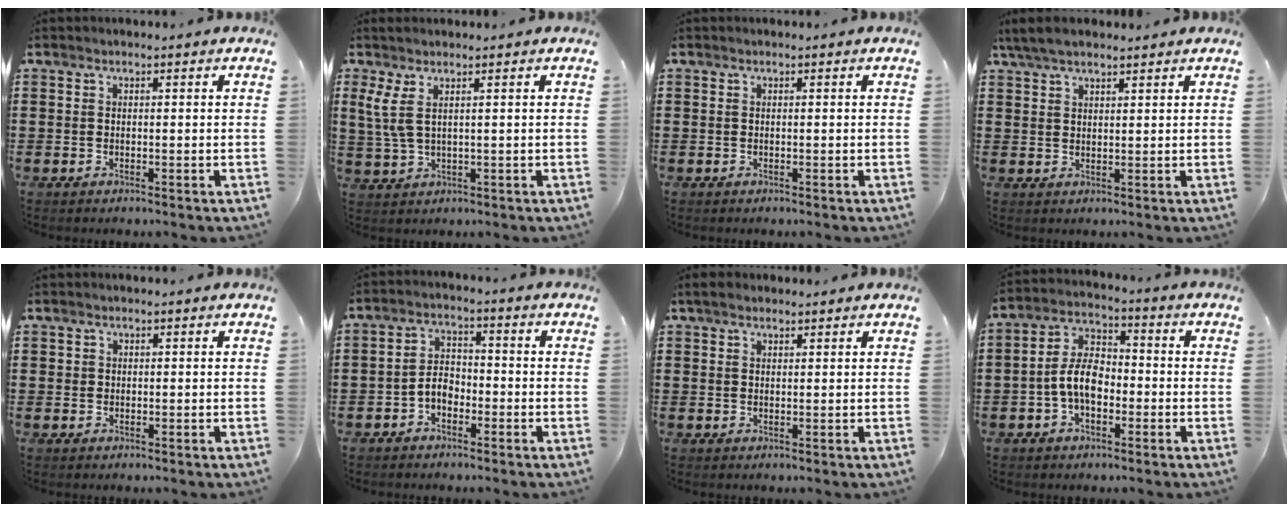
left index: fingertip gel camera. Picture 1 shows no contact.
{"total": 3.6, "force": [1.3, 0.8, 3.2], "torque": [-0.082, -0.005, 0.020]}
{"total": 0.0}
{"total": 4.2, "force": [3.3, 1.1, 2.3], "torque": [-0.053, 0.003, 0.062]}
{"total": 0.6, "force": [0.3, 0.6, 0.1], "torque": [-0.003, 0.004, 0.006]}
{"total": 3.4, "force": [-1.8, 2.0, 2.1], "torque": [-0.048, 0.006, -0.038]}
{"total": 1.8, "force": [1.4, 0.7, 0.7], "torque": [-0.017, 0.006, 0.027]}
{"total": 7.0, "force": [-1.8, 4.0, 5.5], "torque": [-0.126, 0.007, -0.039]}